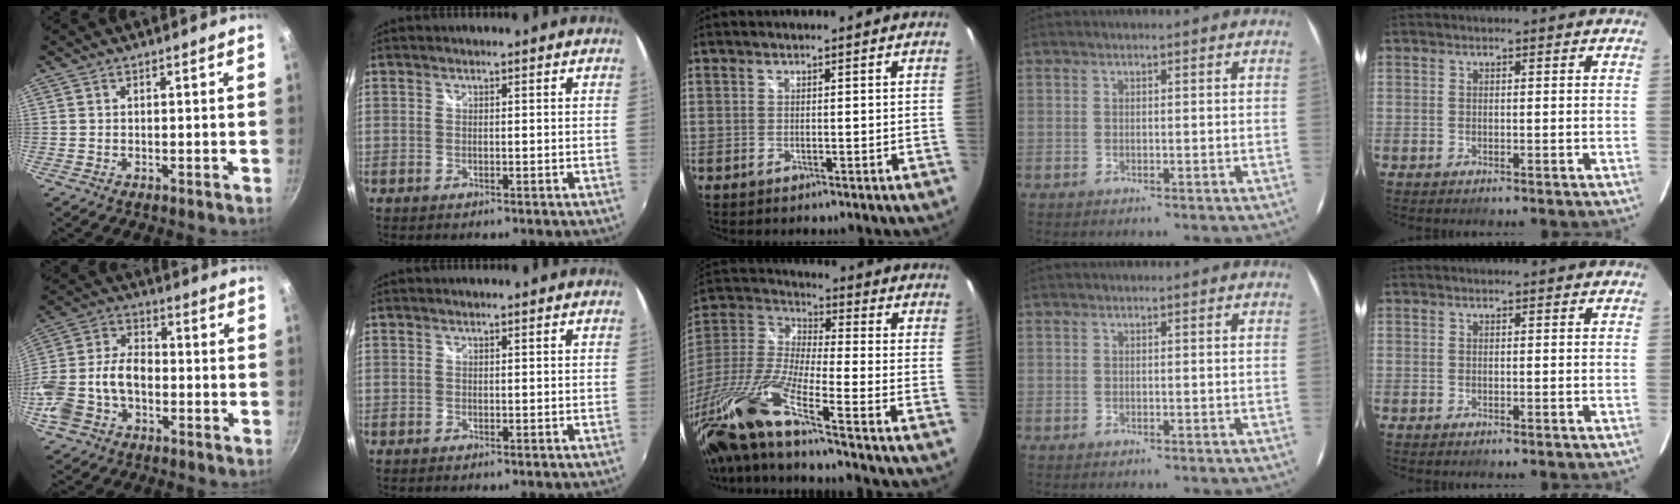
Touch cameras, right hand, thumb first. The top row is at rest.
{"thumb": {"total": 13.8, "force": [-3.8, 9.2, 9.6], "torque": [-0.181, 0.043, -0.077]}, "middle": {"total": 19.4, "force": [-14.1, -0.3, 13.3], "torque": [-0.252, -0.054, -0.275]}}